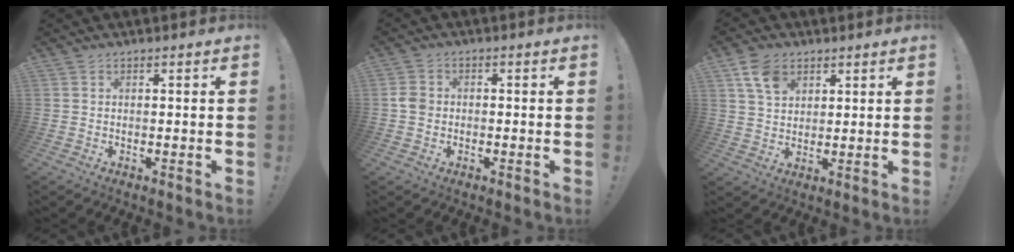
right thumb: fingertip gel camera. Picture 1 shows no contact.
{"total": 3.7, "force": [-1.2, 2.8, 2.1], "torque": [-0.049, 0.014, -0.021]}
{"total": 8.5, "force": [4.4, 5.8, 4.5], "torque": [-0.080, -0.006, 0.086]}